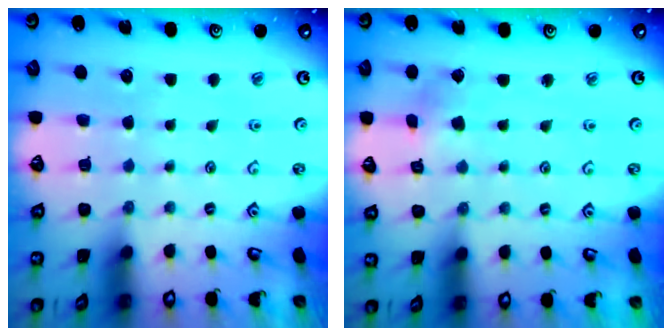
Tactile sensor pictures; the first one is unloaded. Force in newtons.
{"total": 2.0, "press": 1.9, "slide": 0.3}